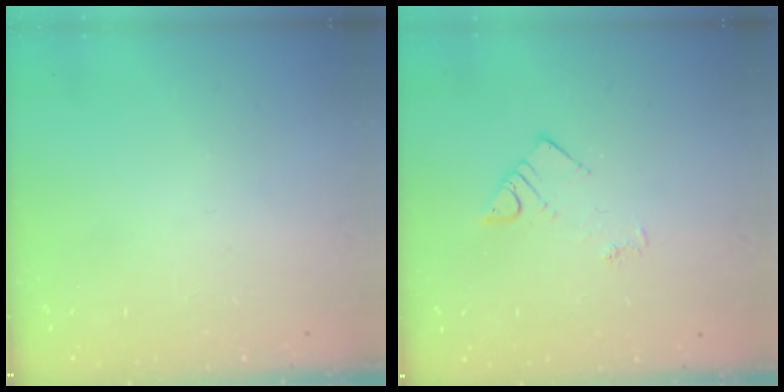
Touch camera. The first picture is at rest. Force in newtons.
{"total": 3.8, "press": 3.8, "slide": 0.4}